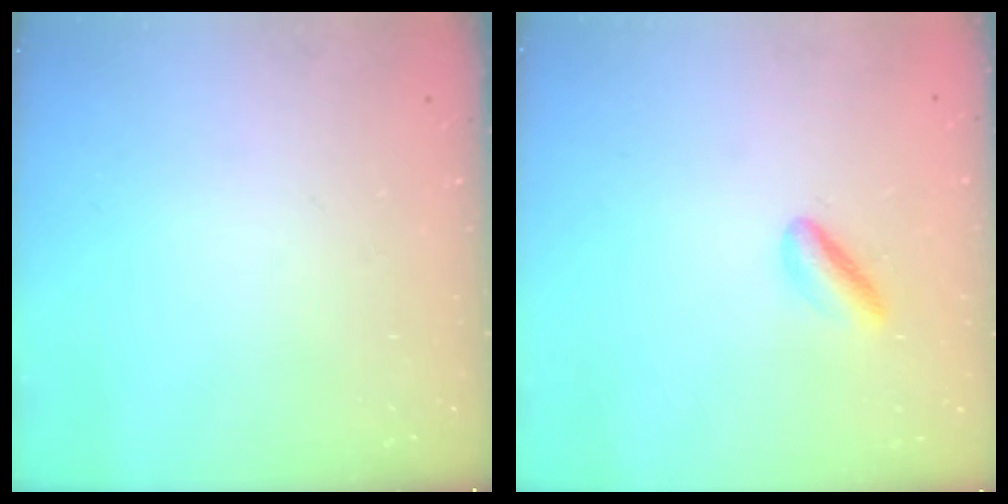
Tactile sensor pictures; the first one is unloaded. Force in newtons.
{"total": 3.4, "press": 3.4, "slide": 0.2}